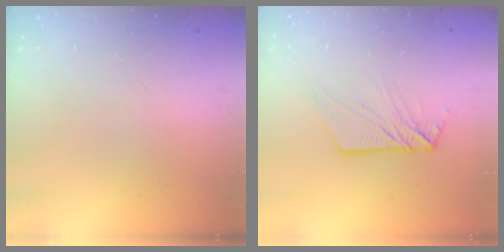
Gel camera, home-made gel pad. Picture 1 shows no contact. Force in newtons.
{"total": 7.7, "press": 7.7, "slide": 0.2}